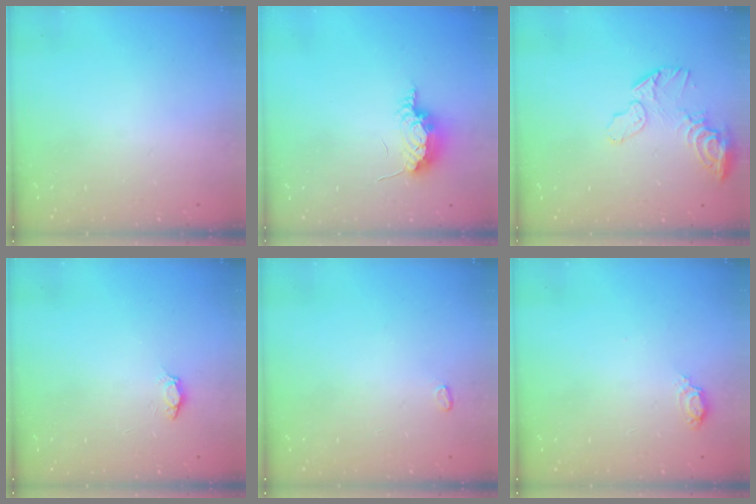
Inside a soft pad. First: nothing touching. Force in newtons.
{"total": 7.6, "press": 7.4, "slide": 1.8}
{"total": 10.4, "press": 10.3, "slide": 1.6}
{"total": 3.4, "press": 3.3, "slide": 0.5}
{"total": 2.6, "press": 2.6, "slide": 0.3}
{"total": 6.0, "press": 6.0, "slide": 0.6}